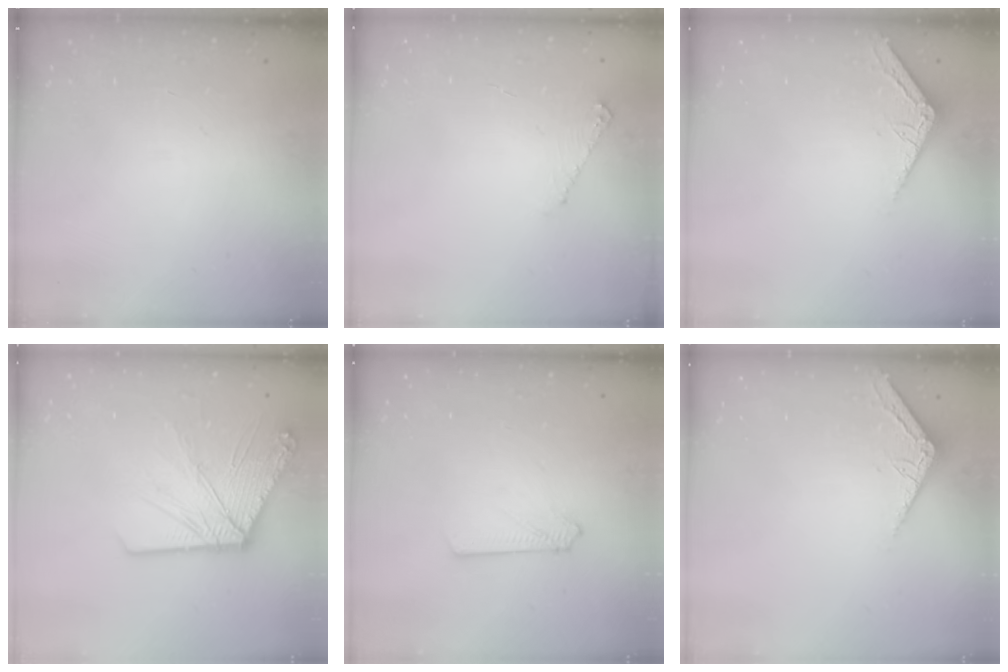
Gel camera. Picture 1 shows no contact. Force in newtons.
{"total": 4.7, "press": 4.7, "slide": 0.7}
{"total": 3.6, "press": 3.6, "slide": 0.4}
{"total": 14.4, "press": 14.3, "slide": 2.1}
{"total": 2.6, "press": 2.6, "slide": 0.3}
{"total": 3.6, "press": 3.6, "slide": 0.4}